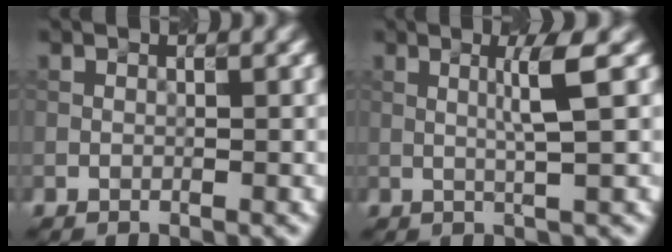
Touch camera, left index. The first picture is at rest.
{"total": 2.8, "force": [0.6, 0.1, 2.8], "torque": [-0.051, 0.003, 0.010]}